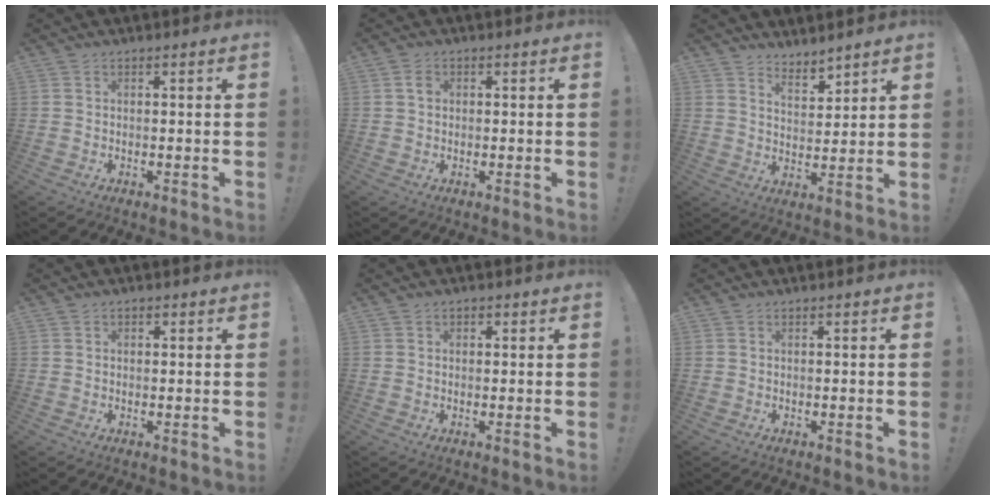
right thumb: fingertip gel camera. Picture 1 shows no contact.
{"total": 1.8, "force": [0.4, 1.4, 1.1], "torque": [-0.021, 0.004, 0.006]}
{"total": 5.5, "force": [5.0, 1.9, 1.3], "torque": [-0.012, -0.046, 0.091]}
{"total": 0.7, "force": [0.4, 0.5, 0.2], "torque": [0.001, 0.000, 0.006]}
{"total": 0.8, "force": [0.3, 0.7, 0.3], "torque": [-0.001, -0.001, 0.005]}
{"total": 0.0}